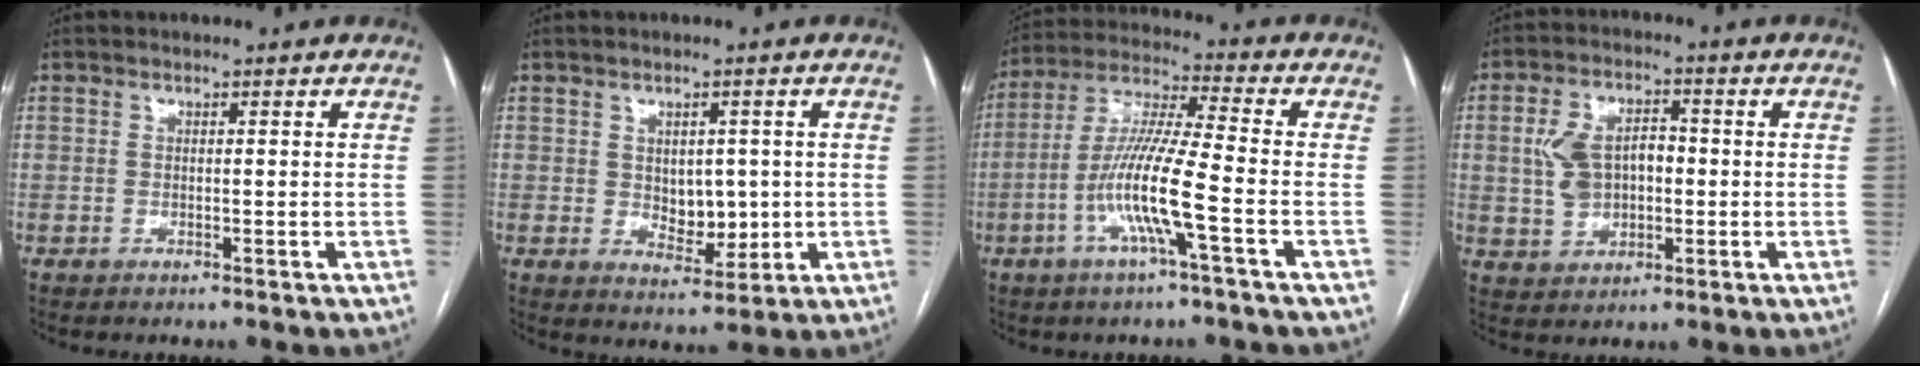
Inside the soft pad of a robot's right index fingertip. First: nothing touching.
{"total": 5.4, "force": [0.3, 3.5, 4.1], "torque": [-0.056, -0.004, 0.018]}
{"total": 11.8, "force": [-3.8, -0.1, 11.2], "torque": [-0.226, -0.001, -0.080]}
{"total": 8.2, "force": [0.3, 5.4, 6.1], "torque": [-0.127, 0.021, 0.013]}